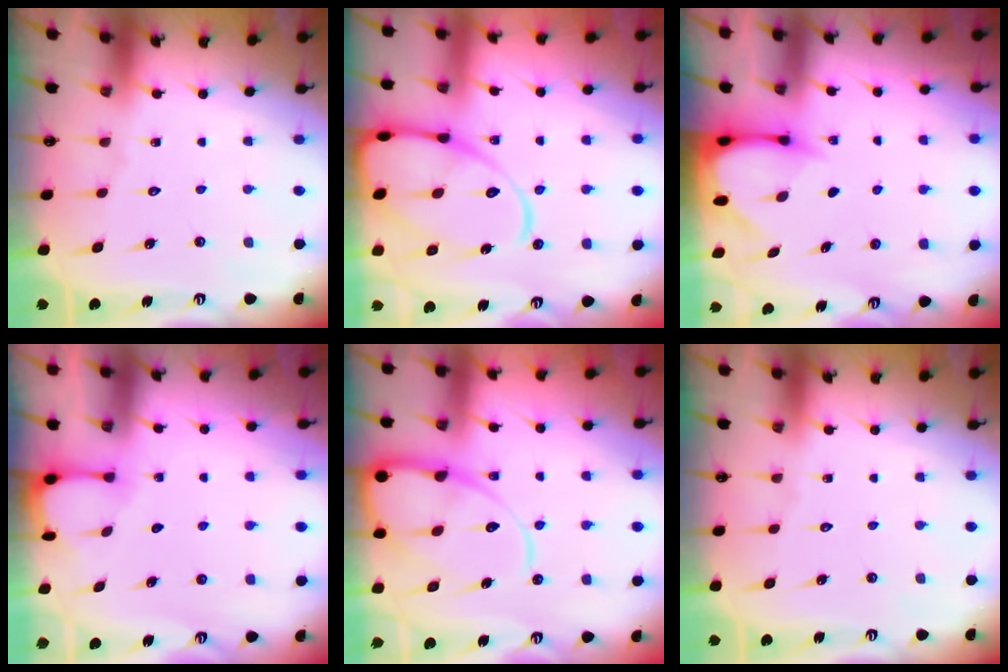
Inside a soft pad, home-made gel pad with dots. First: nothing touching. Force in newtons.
{"total": 15.7, "press": 15.6, "slide": 1.7}
{"total": 3.7, "press": 3.7, "slide": 0.2}
{"total": 2.3, "press": 2.3, "slide": 0.3}
{"total": 13.2, "press": 13.2, "slide": 1.2}
{"total": 0.0}